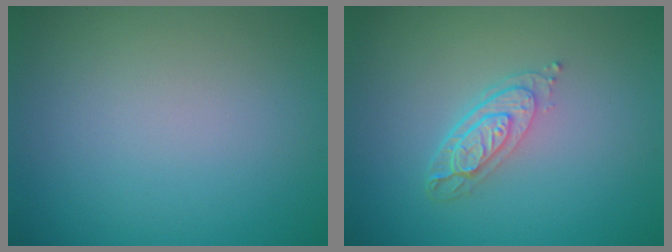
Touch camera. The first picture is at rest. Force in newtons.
{"total": 3.4, "press": 2.6, "slide": 2.2}